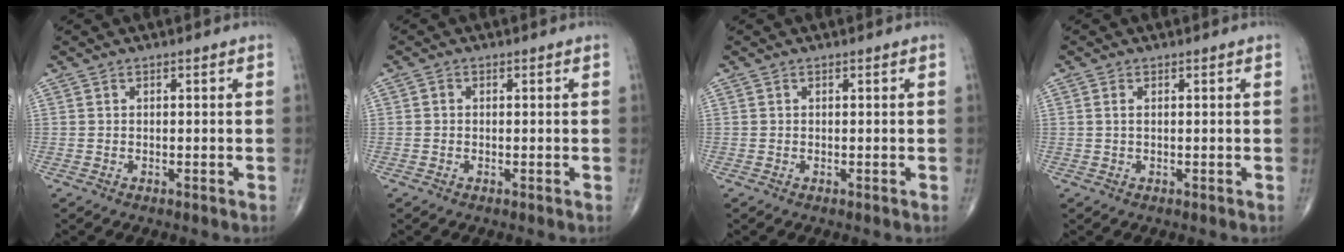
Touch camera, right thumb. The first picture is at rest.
{"total": 0.6, "force": [-0.1, 0.5, 0.3], "torque": [-0.002, 0.001, -0.006]}
{"total": 0.0}
{"total": 0.9, "force": [0.2, 0.4, 0.8], "torque": [-0.022, 0.003, 0.004]}